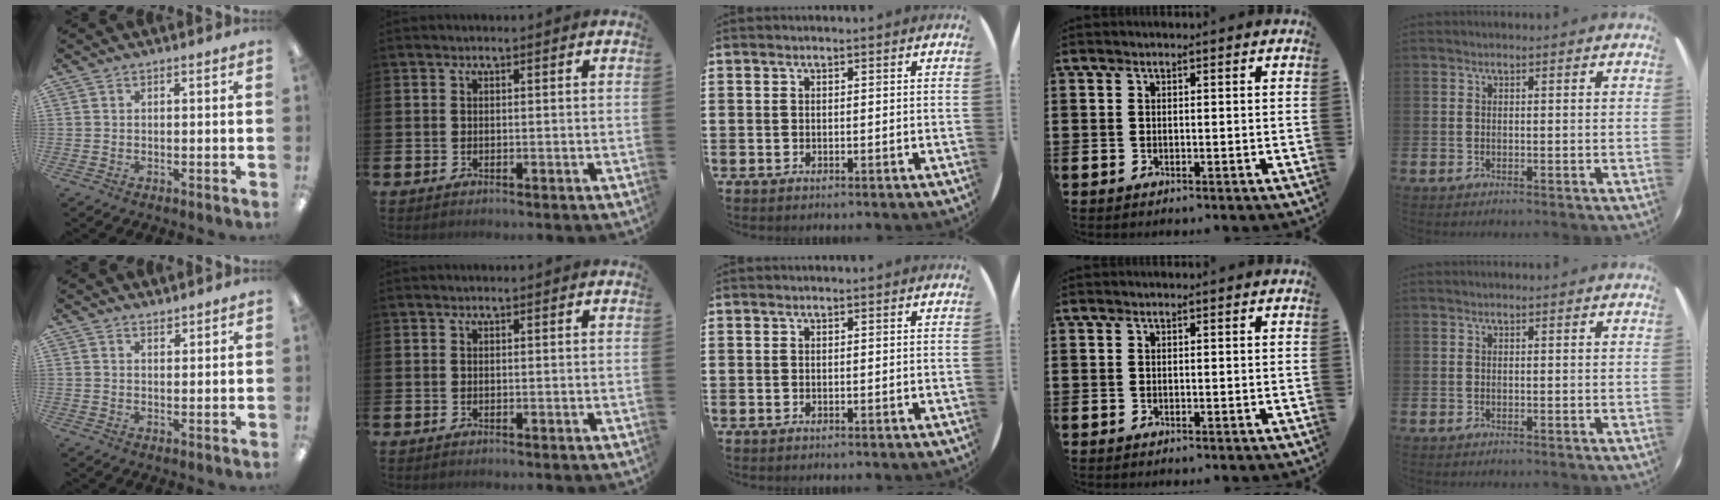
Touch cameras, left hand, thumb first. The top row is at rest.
{"thumb": {"total": 1.7, "force": [1.7, 0.4, 0.0], "torque": [0.008, -0.009, 0.031]}}